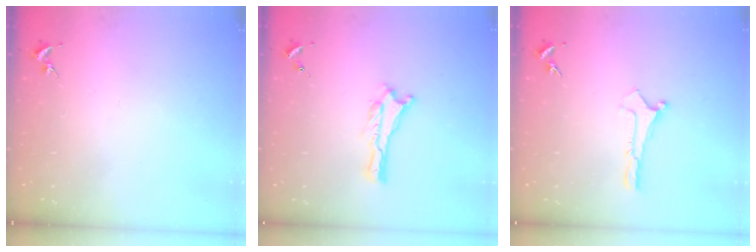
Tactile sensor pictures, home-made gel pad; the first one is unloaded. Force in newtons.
{"total": 0.0}
{"total": 0.0}